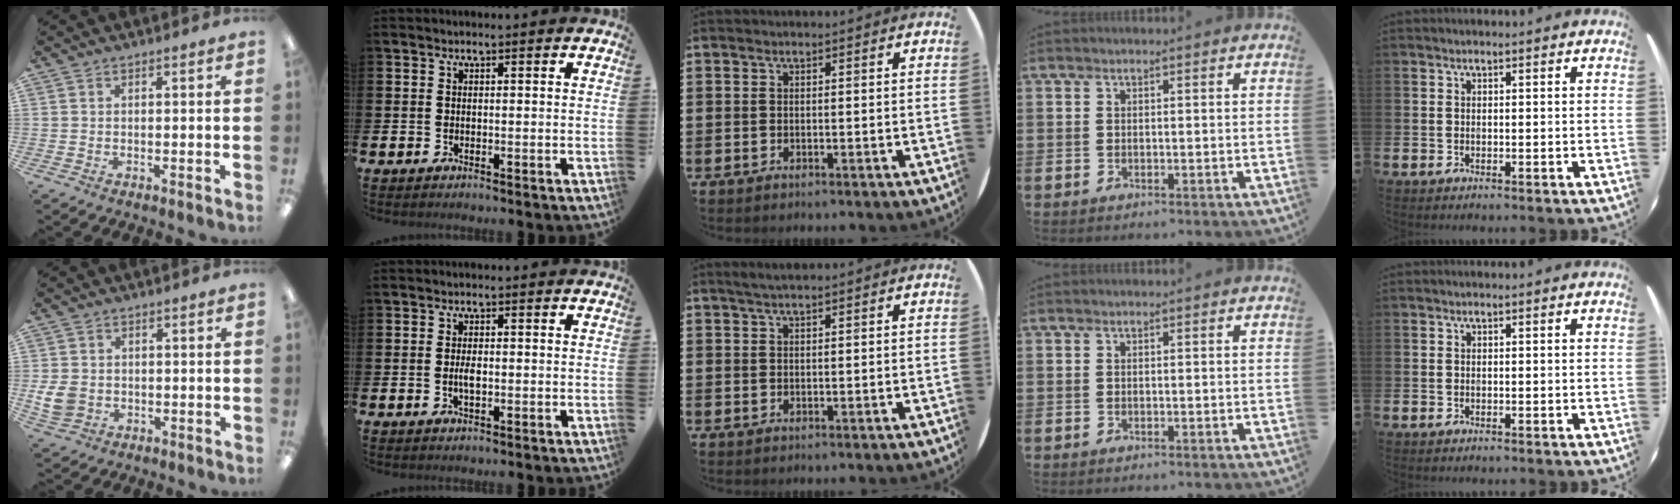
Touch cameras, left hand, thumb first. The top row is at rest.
{"thumb": {"total": 6.1, "force": [-0.4, 5.2, 3.2], "torque": [-0.068, 0.005, -0.006]}, "index": {"total": 1.9, "force": [-0.2, 0.8, 1.7], "torque": [-0.020, -0.004, -0.007]}, "middle": {"total": 1.3, "force": [1.1, 0.0, 0.8], "torque": [-0.015, 0.002, 0.020]}}